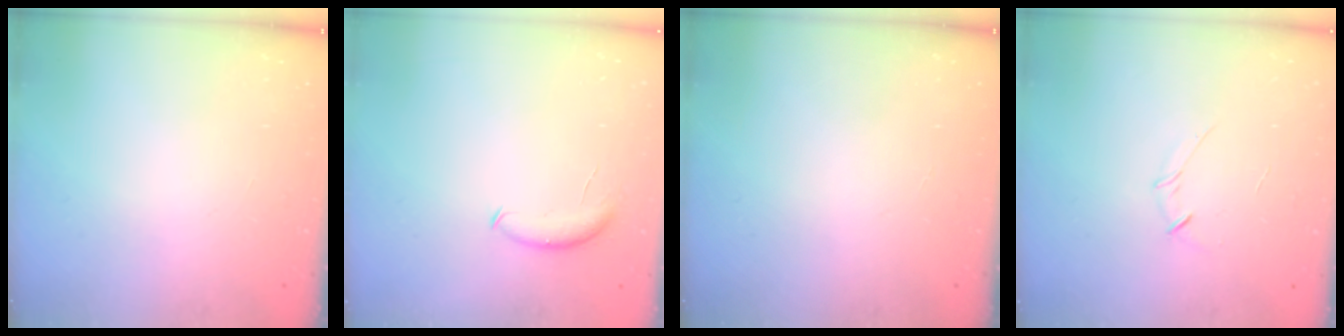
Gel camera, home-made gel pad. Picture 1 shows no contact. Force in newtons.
{"total": 6.8, "press": 6.8, "slide": 0.6}
{"total": 0.0}
{"total": 3.5, "press": 3.3, "slide": 1.0}